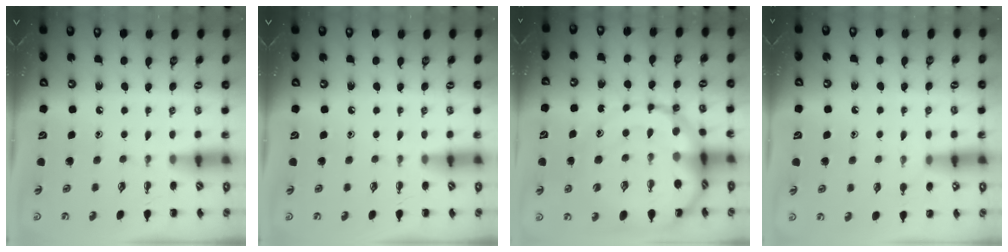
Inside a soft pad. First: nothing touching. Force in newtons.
{"total": 0.0}
{"total": 19.0, "press": 18.6, "slide": 3.5}
{"total": 5.7, "press": 5.5, "slide": 1.5}